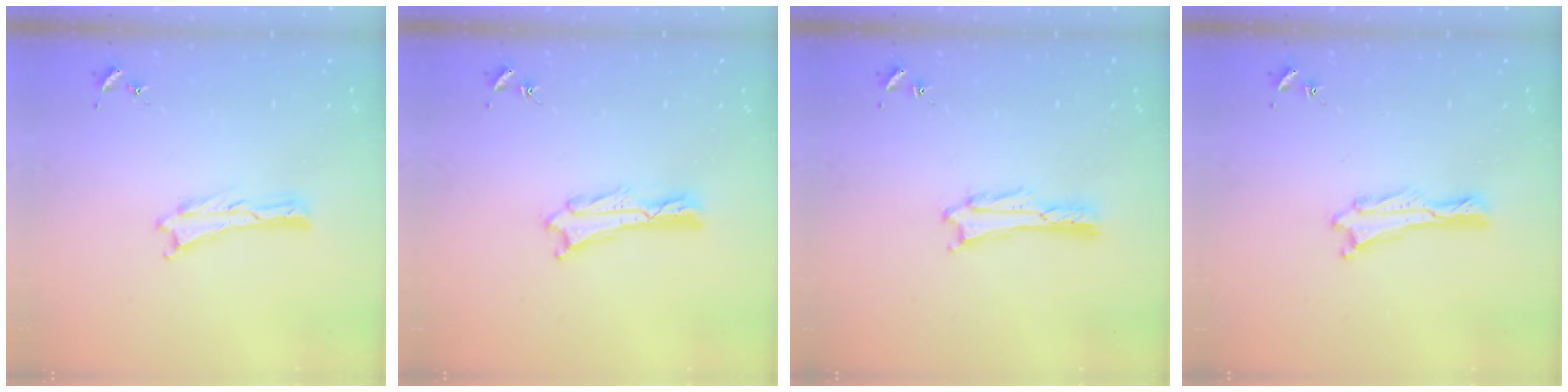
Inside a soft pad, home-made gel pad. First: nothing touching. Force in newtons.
{"total": 1.1, "press": 1.1, "slide": 0.2}
{"total": 0.0}
{"total": 0.6, "press": 0.6, "slide": 0.2}